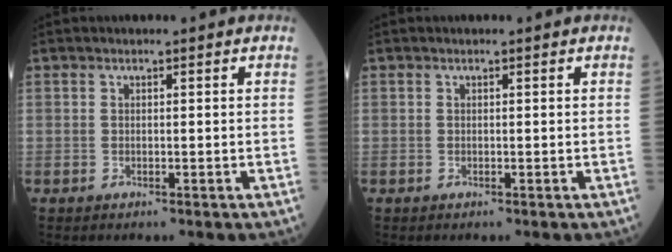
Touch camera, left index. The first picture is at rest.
{"total": 0.0}